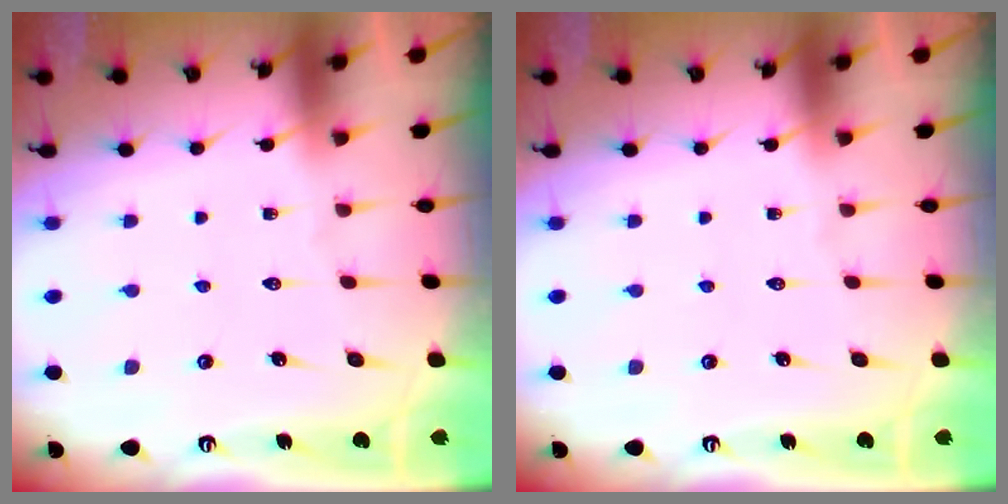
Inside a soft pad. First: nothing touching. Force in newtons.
{"total": 0.0}